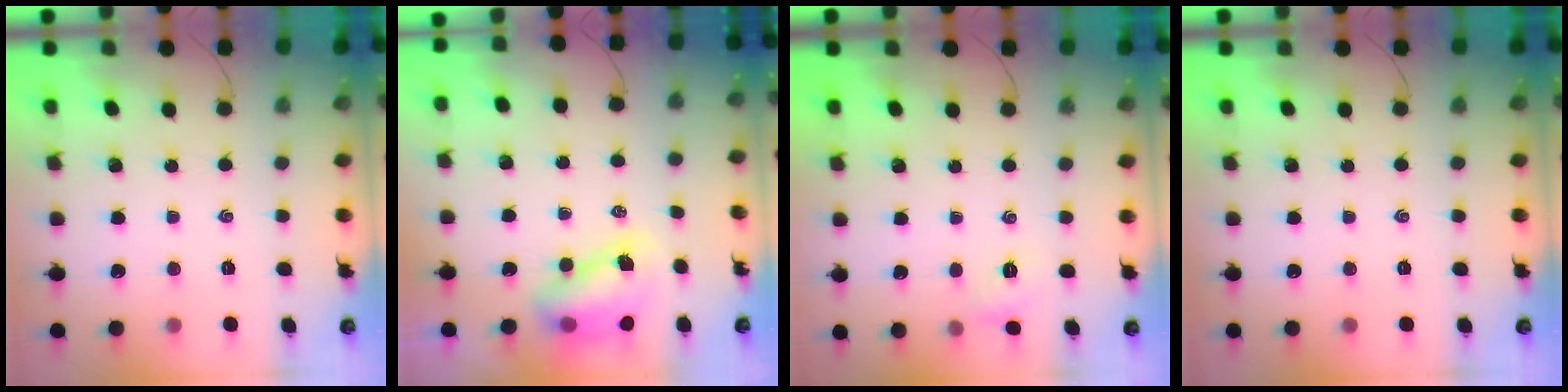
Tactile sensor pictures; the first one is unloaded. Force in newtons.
{"total": 8.5, "press": 8.3, "slide": 2.0}
{"total": 3.2, "press": 3.2, "slide": 0.3}
{"total": 0.0}